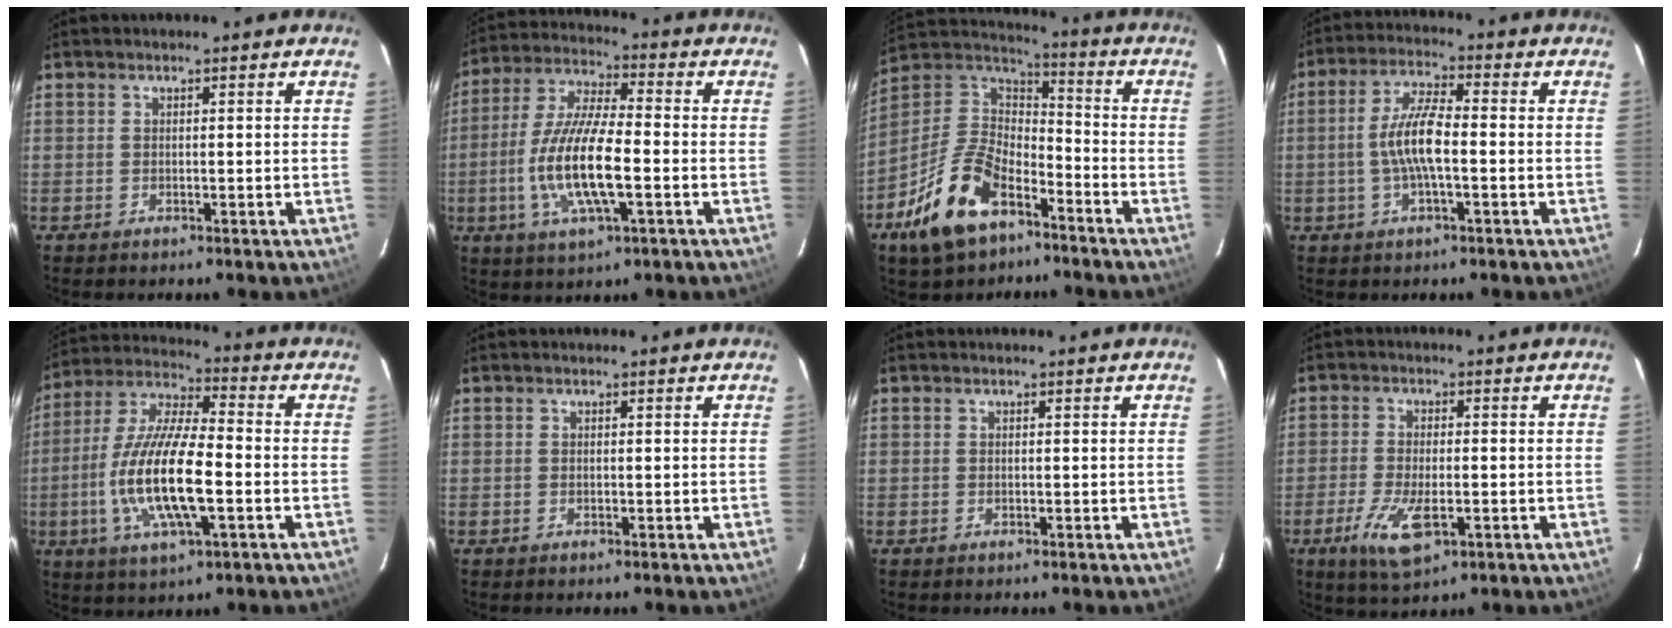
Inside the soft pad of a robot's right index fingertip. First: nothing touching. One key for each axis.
{"total": 14.2, "fx": -3.4, "fy": 3.7, "fz": 13.3, "tx": -0.275, "ty": -0.007, "tz": -0.066}
{"total": 17.5, "fx": -10.1, "fy": 9.0, "fz": 11.1, "tx": -0.240, "ty": 0.005, "tz": -0.184}
{"total": 7.9, "fx": -1.3, "fy": 1.8, "fz": 7.6, "tx": -0.155, "ty": 0.008, "tz": -0.027}
{"total": 16.3, "fx": -3.7, "fy": 4.3, "fz": 15.2, "tx": -0.311, "ty": -0.009, "tz": -0.073}
{"total": 0.0}
{"total": 0.0}
{"total": 8.7, "fx": -3.5, "fy": 3.2, "fz": 7.2, "tx": -0.157, "ty": -0.019, "tz": -0.063}